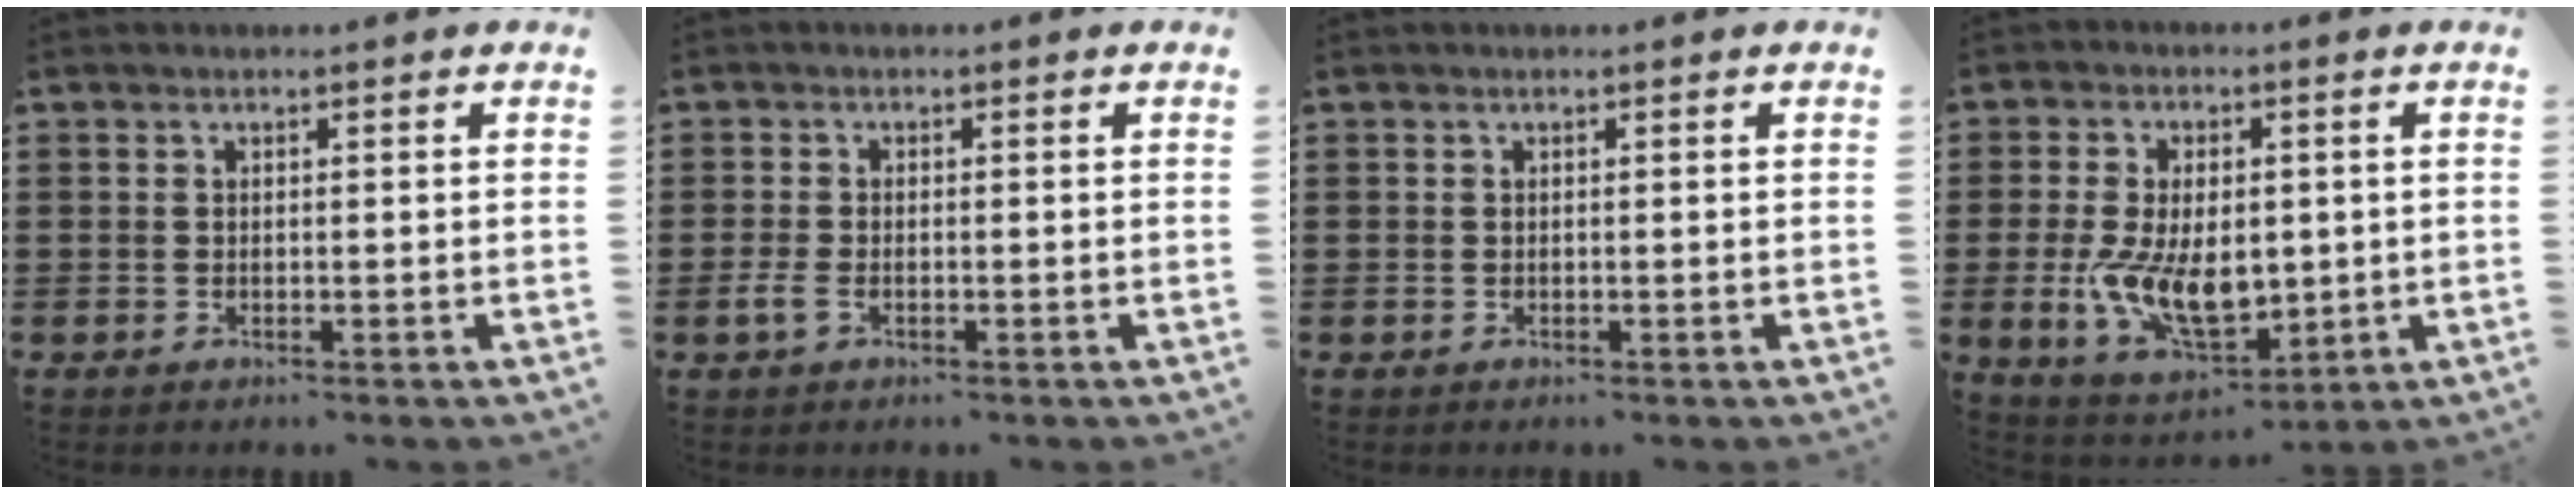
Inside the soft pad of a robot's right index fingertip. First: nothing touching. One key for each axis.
{"total": 1.9, "fx": -0.8, "fy": 1.0, "fz": 1.5, "tx": -0.043, "ty": -0.007, "tz": -0.020}
{"total": 0.0}
{"total": 10.9, "fx": -1.2, "fy": 6.4, "fz": 8.8, "tx": -0.170, "ty": -0.002, "tz": -0.018}